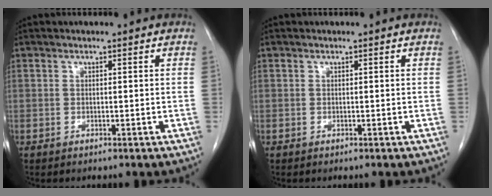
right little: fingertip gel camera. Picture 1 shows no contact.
{"total": 0.0}